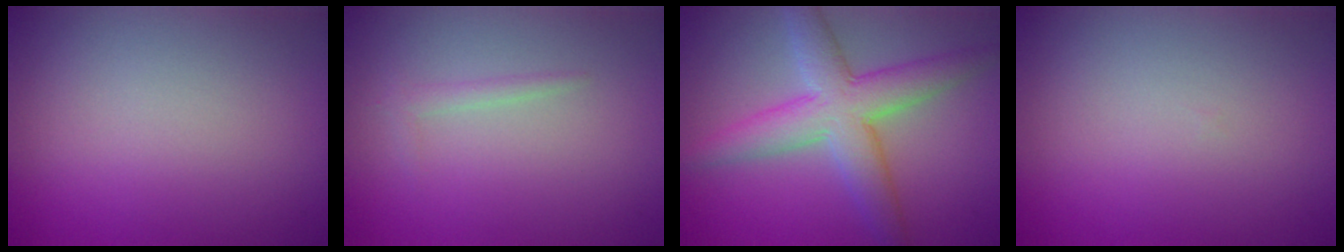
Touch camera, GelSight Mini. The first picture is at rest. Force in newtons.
{"total": 1.0, "press": 1.0, "slide": 0.1}
{"total": 6.3, "press": 6.3, "slide": 0.3}
{"total": 0.0}